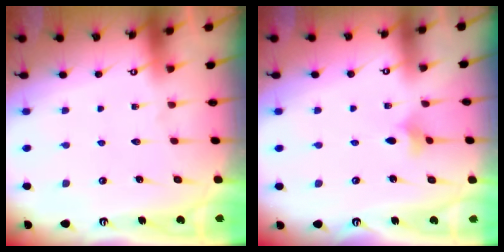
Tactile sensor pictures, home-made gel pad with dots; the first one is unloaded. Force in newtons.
{"total": 3.0, "press": 2.9, "slide": 0.5}